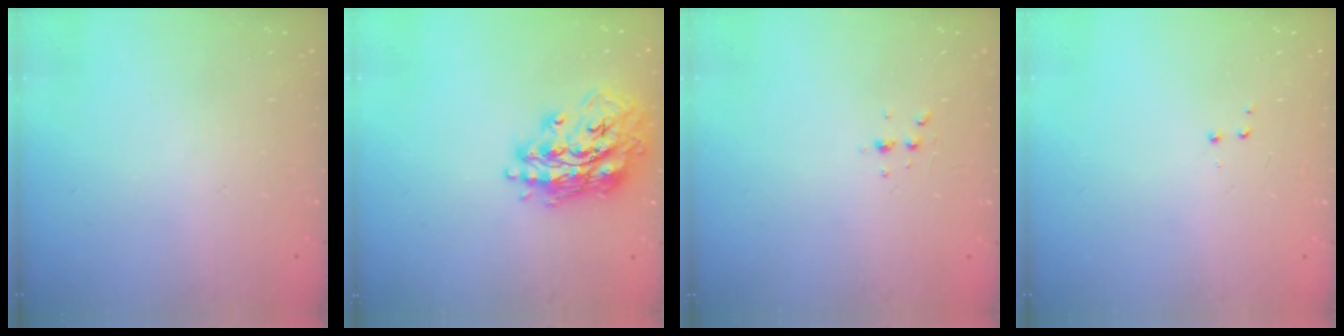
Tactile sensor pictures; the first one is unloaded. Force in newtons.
{"total": 17.4, "press": 17.4, "slide": 1.4}
{"total": 3.1, "press": 3.0, "slide": 0.9}
{"total": 2.9, "press": 2.8, "slide": 0.7}